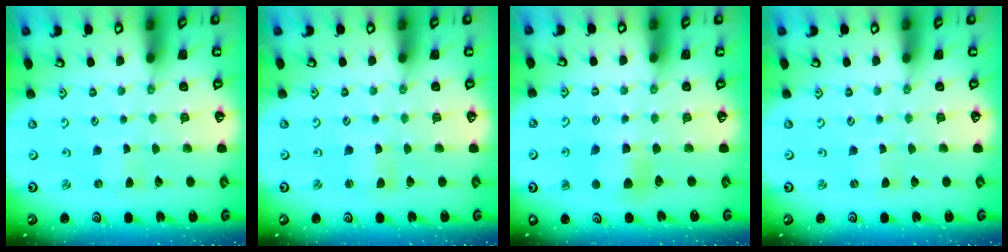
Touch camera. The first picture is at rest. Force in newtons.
{"total": 1.2, "press": 1.1, "slide": 0.3}
{"total": 6.1, "press": 6.1, "slide": 0.2}
{"total": 0.0}